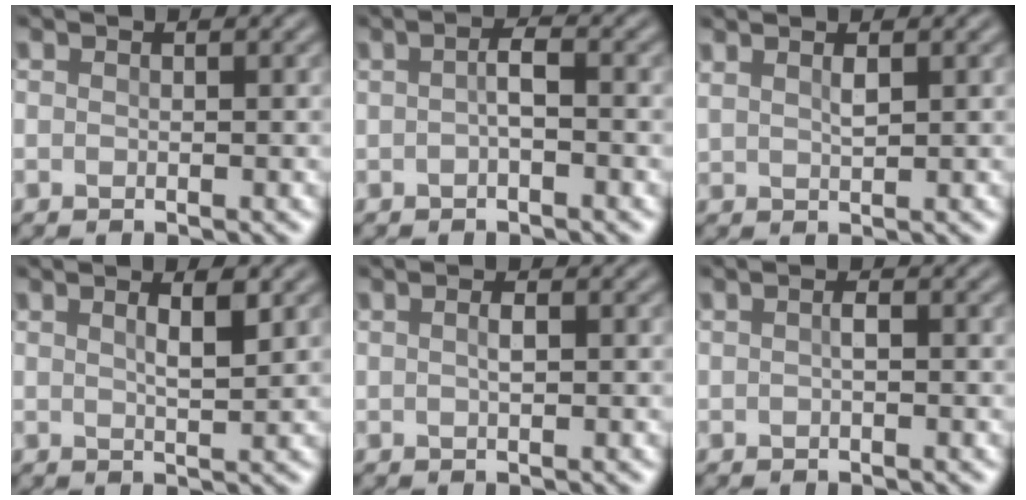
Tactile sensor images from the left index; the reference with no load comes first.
{"total": 1.7, "force": [-0.3, 0.6, 1.6], "torque": [-0.036, 0.004, -0.009]}
{"total": 1.4, "force": [0.8, 0.3, 1.0], "torque": [-0.026, -0.001, 0.018]}
{"total": 2.6, "force": [1.2, 0.6, 2.3], "torque": [-0.035, -0.001, 0.018]}
{"total": 1.1, "force": [0.2, 0.4, 1.0], "torque": [-0.027, 0.000, 0.004]}
{"total": 0.8, "force": [-0.1, 0.3, 0.8], "torque": [-0.021, 0.003, -0.003]}